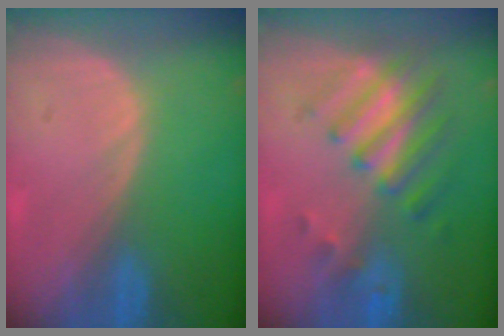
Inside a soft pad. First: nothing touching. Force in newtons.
{"total": 7.9, "press": 6.9, "slide": 3.8}